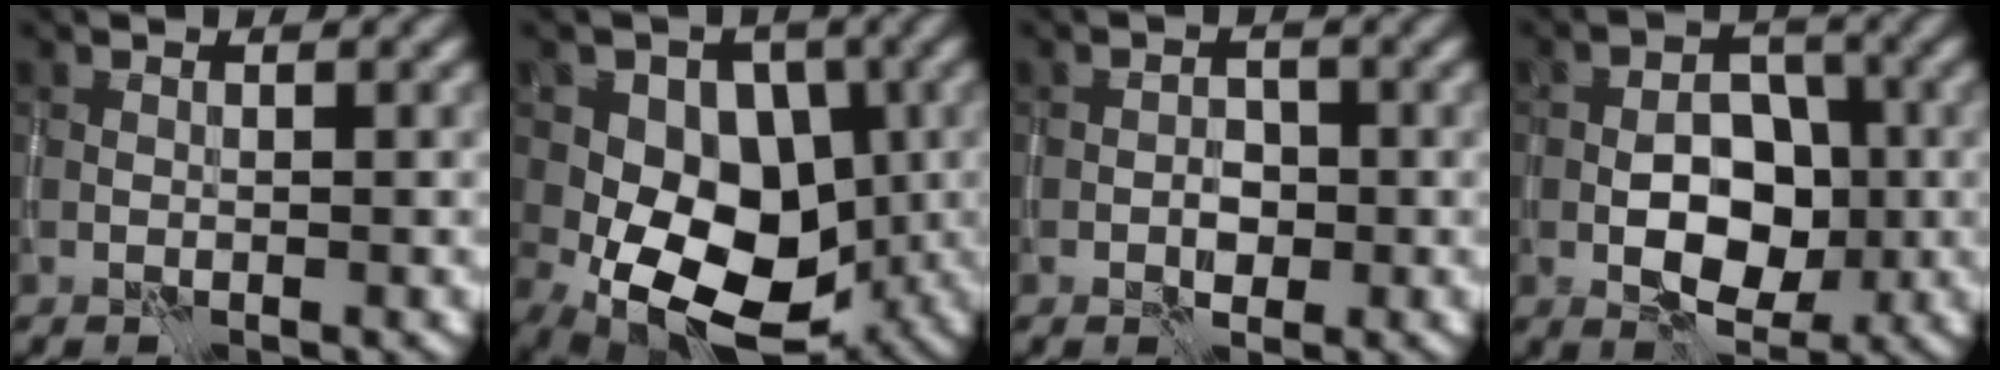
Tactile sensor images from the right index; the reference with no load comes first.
{"total": 11.2, "force": [-1.3, 8.2, 7.4], "torque": [-0.076, 0.002, -0.037]}
{"total": 1.9, "force": [-0.7, 1.3, 1.2], "torque": [-0.015, 0.000, -0.012]}
{"total": 6.2, "force": [-1.4, 4.1, 4.5], "torque": [-0.067, 0.002, -0.027]}